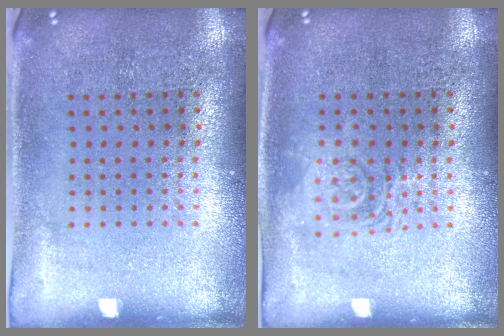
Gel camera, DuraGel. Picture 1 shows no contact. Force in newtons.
{"total": 1.2, "press": 1.2, "slide": 0.2}